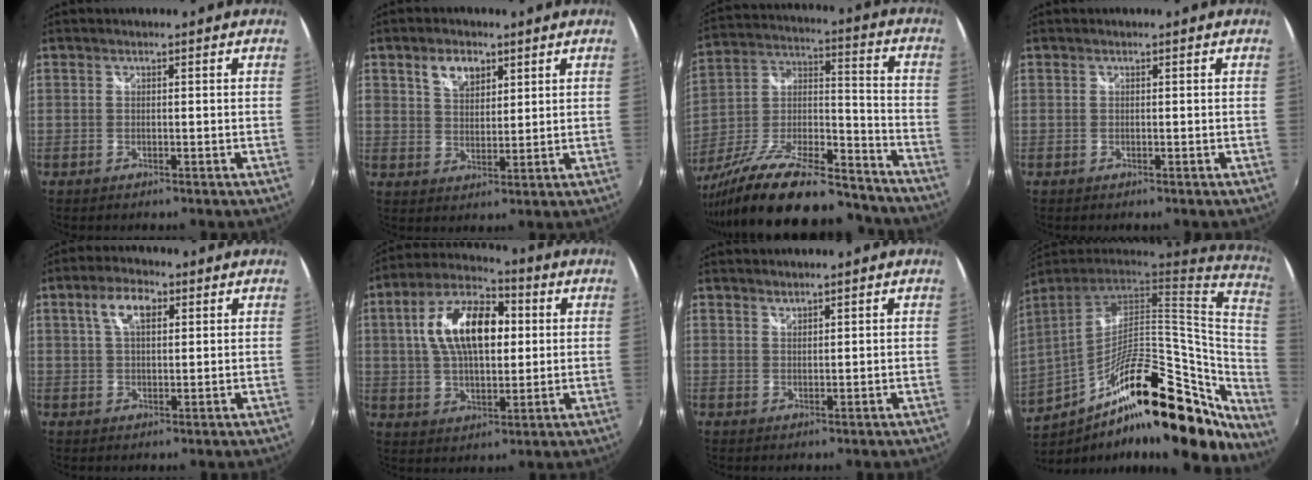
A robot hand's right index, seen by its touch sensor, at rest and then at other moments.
{"total": 5.7, "force": [3.1, 3.6, 3.2], "torque": [-0.051, 0.013, 0.057]}
{"total": 25.5, "force": [-19.8, 7.3, 14.3], "torque": [-0.262, -0.010, -0.303]}
{"total": 0.0}
{"total": 6.0, "force": [2.3, 3.0, 4.6], "torque": [-0.085, 0.016, 0.041]}
{"total": 15.9, "force": [3.0, 8.3, 13.2], "torque": [-0.244, 0.028, 0.049]}
{"total": 1.3, "force": [1.3, 0.4, 0.2], "torque": [-0.001, 0.002, 0.023]}
{"total": 30.3, "force": [-14.4, 10.6, 24.5], "torque": [-0.385, -0.028, -0.226]}